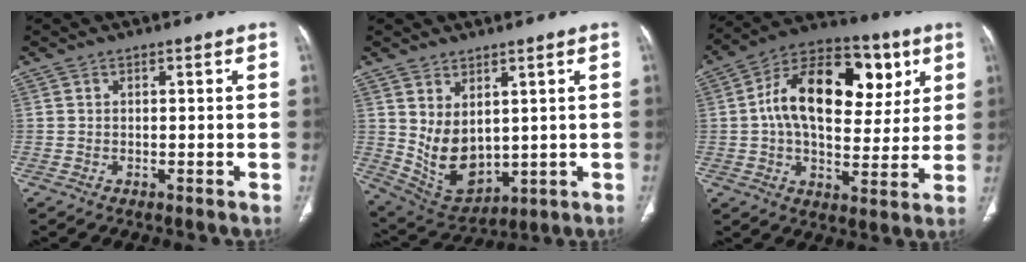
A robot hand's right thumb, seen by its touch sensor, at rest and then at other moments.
{"total": 10.0, "force": [1.9, 6.4, 7.4], "torque": [-0.111, -0.019, 0.070]}
{"total": 22.1, "force": [5.4, 13.1, 16.9], "torque": [-0.234, 0.012, 0.076]}